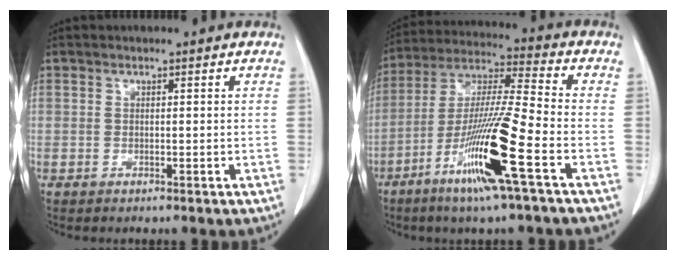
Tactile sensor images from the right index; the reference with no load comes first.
{"total": 15.6, "force": [-7.0, -0.5, 14.0], "torque": [-0.281, -0.020, -0.134]}